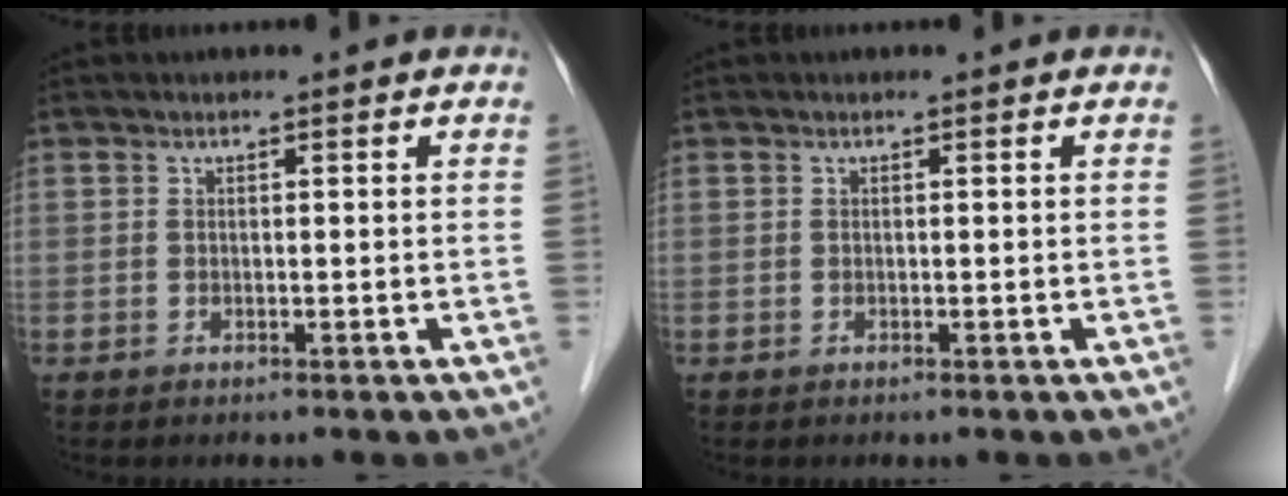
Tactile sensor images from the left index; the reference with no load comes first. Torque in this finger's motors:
{"motor_torque": [-0.04, 0.04, 0.00, 0.00]}